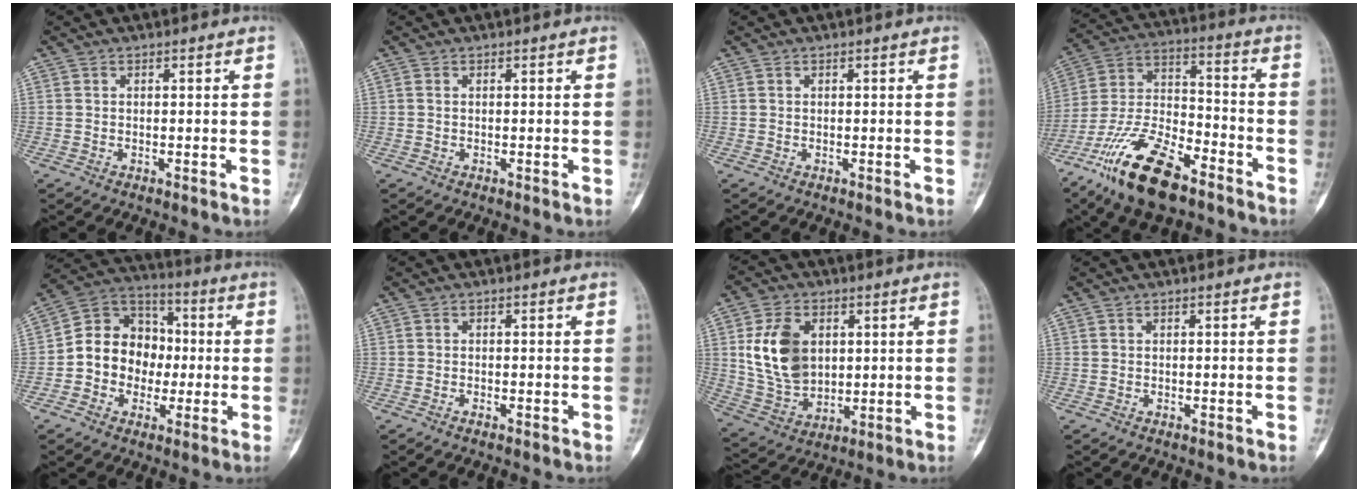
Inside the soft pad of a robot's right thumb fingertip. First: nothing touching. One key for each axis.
{"total": 0.0}
{"total": 0.0}
{"total": 18.6, "fx": -12.1, "fy": 7.3, "fz": 12.1, "tx": -0.230, "ty": 0.065, "tz": -0.224}
{"total": 13.5, "fx": -1.3, "fy": 11.5, "fz": 7.0, "tx": -0.071, "ty": 0.037, "tz": -0.033}
{"total": 0.9, "fx": -0.6, "fy": 0.3, "fz": 0.5, "tx": -0.011, "ty": 0.003, "tz": -0.011}
{"total": 13.5, "fx": 2.8, "fy": 9.5, "fz": 9.2, "tx": -0.149, "ty": -0.011, "tz": 0.062}
{"total": 0.0}